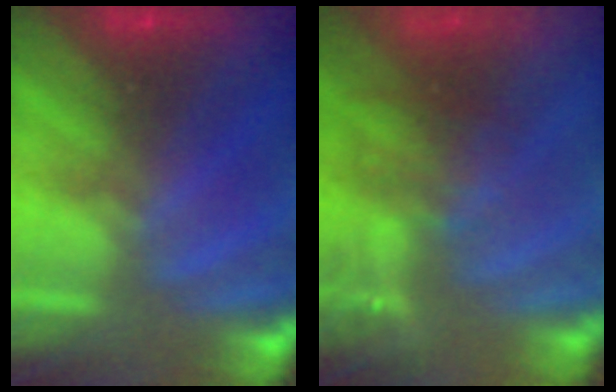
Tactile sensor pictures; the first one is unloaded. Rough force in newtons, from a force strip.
{"total": 4.4}